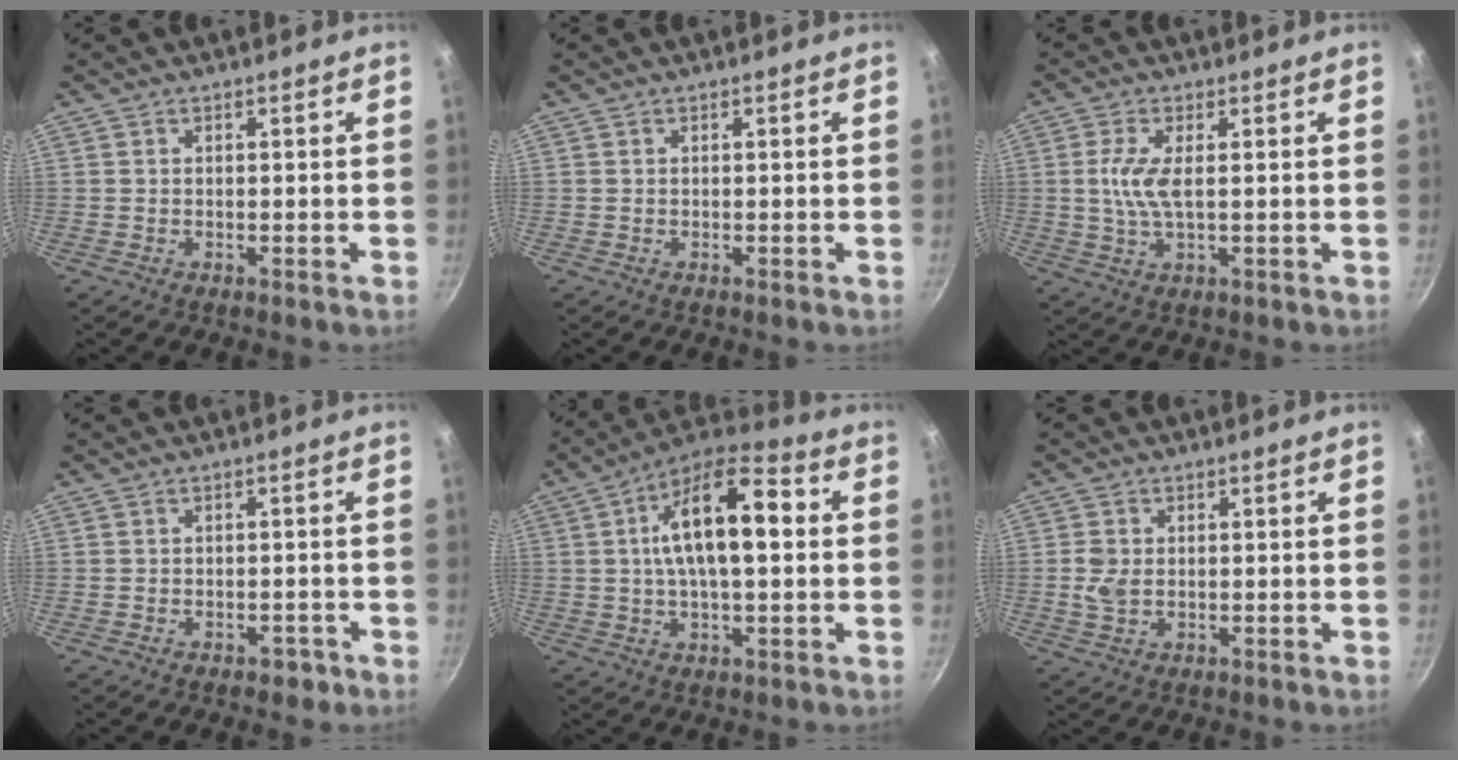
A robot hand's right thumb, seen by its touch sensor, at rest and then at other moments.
{"total": 0.0}
{"total": 5.7, "force": [0.6, 2.0, 5.3], "torque": [-0.128, -0.003, 0.012]}
{"total": 2.0, "force": [-1.3, 1.2, 0.9], "torque": [-0.003, 0.011, -0.015]}
{"total": 16.7, "force": [2.4, 7.2, 14.9], "torque": [-0.244, 0.028, 0.032]}
{"total": 3.6, "force": [0.0, 2.5, 2.6], "torque": [-0.057, 0.001, 0.003]}